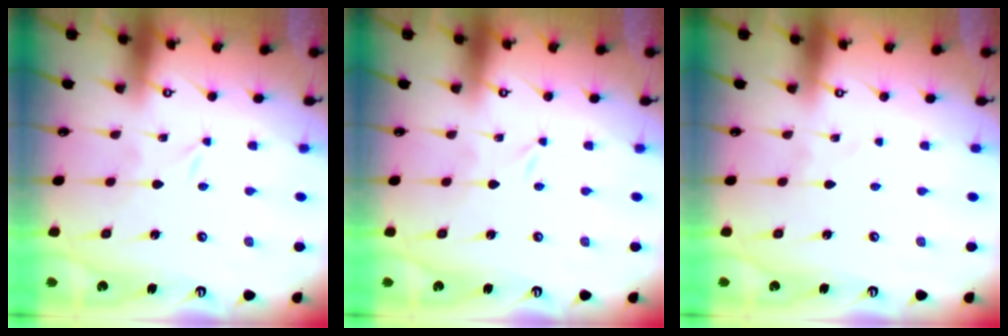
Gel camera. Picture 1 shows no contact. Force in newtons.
{"total": 0.0}
{"total": 1.1, "press": 1.1, "slide": 0.1}